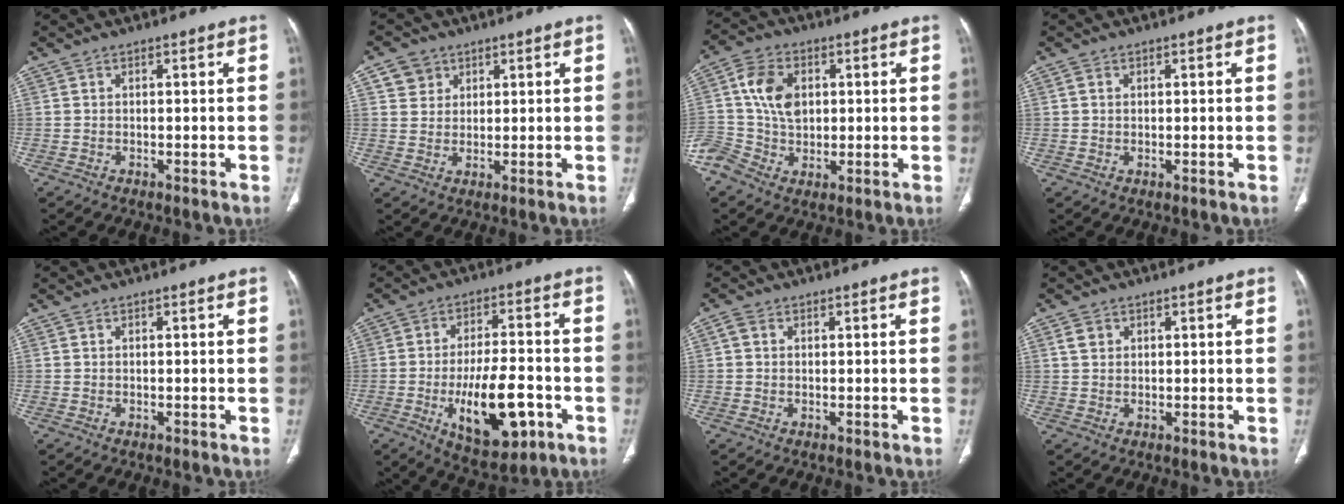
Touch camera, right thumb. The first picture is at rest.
{"total": 4.3, "force": [2.1, 3.7, 0.7], "torque": [0.006, -0.008, 0.036]}
{"total": 11.3, "force": [1.4, 8.5, 7.4], "torque": [-0.127, 0.012, 0.024]}
{"total": 0.7, "force": [0.2, 0.6, 0.3], "torque": [-0.003, 0.001, 0.003]}
{"total": 0.0}
{"total": 15.1, "force": [-4.9, 6.5, 12.6], "torque": [-0.188, 0.020, -0.067]}
{"total": 1.6, "force": [0.4, 1.3, 0.8], "torque": [-0.017, 0.005, 0.006]}
{"total": 2.2, "force": [1.0, 1.7, 1.0], "torque": [-0.012, -0.002, 0.021]}